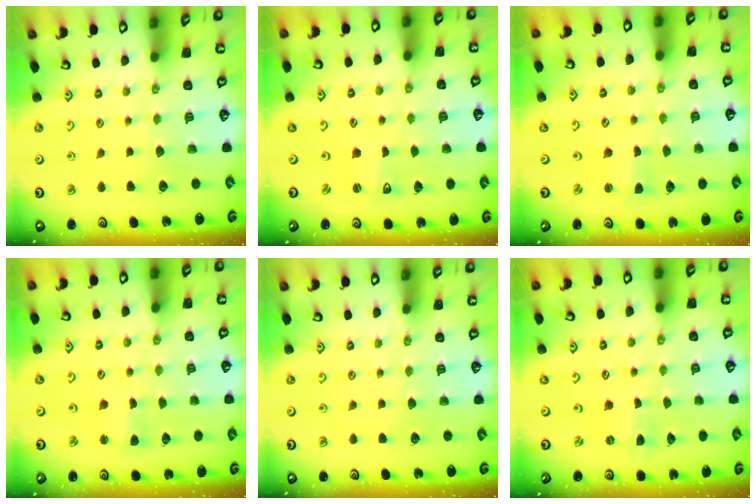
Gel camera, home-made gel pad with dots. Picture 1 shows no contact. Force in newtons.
{"total": 1.4, "press": 1.4, "slide": 0.1}
{"total": 1.6, "press": 1.6, "slide": 0.3}
{"total": 2.8, "press": 2.7, "slide": 0.6}
{"total": 0.0}
{"total": 0.0}